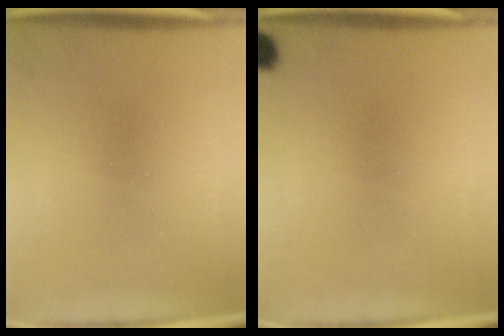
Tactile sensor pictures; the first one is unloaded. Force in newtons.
{"total": 2.5}